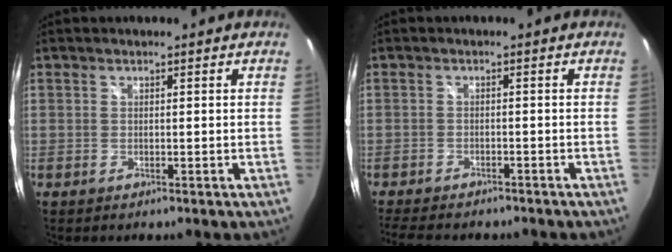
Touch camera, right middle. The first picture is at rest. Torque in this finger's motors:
{"motor_torque": [1.00, -1.14, 0.12, 0.07]}